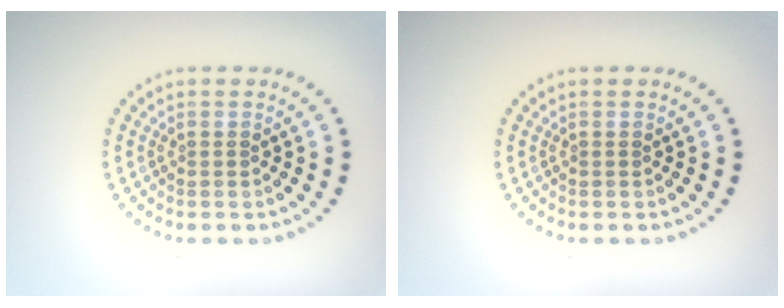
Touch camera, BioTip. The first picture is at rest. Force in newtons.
{"total": 0.0}